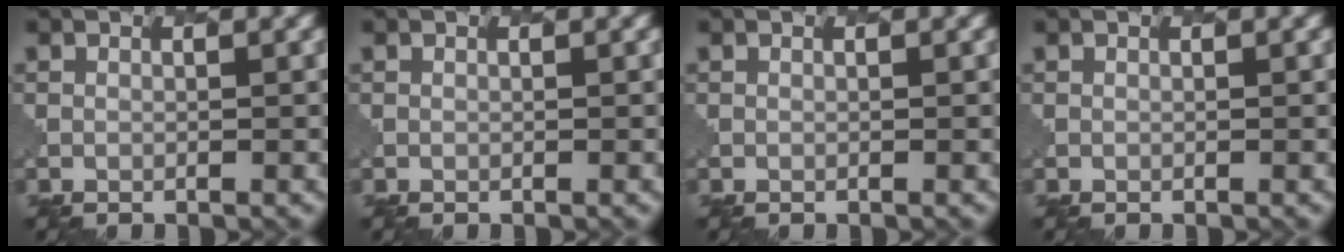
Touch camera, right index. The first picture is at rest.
{"total": 0.0}
{"total": 0.0}
{"total": 0.0}